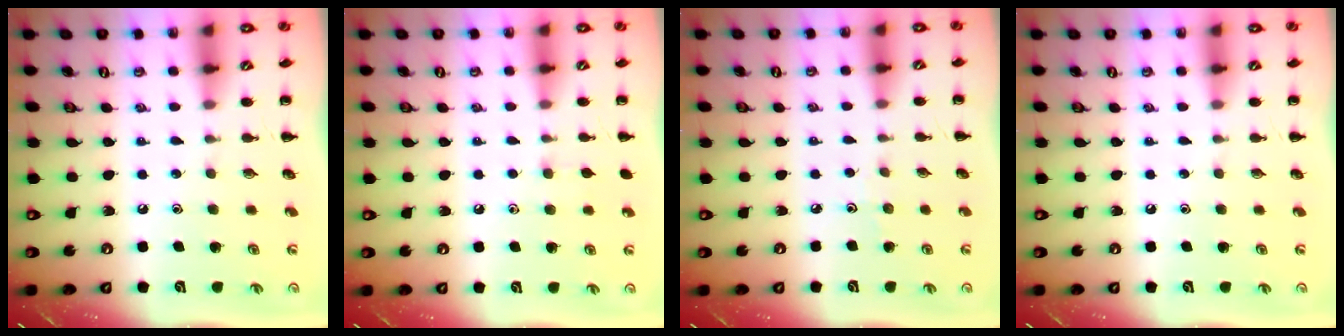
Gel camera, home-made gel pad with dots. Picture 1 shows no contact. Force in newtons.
{"total": 4.4, "press": 4.2, "slide": 1.1}
{"total": 2.9, "press": 2.7, "slide": 1.2}
{"total": 0.0}